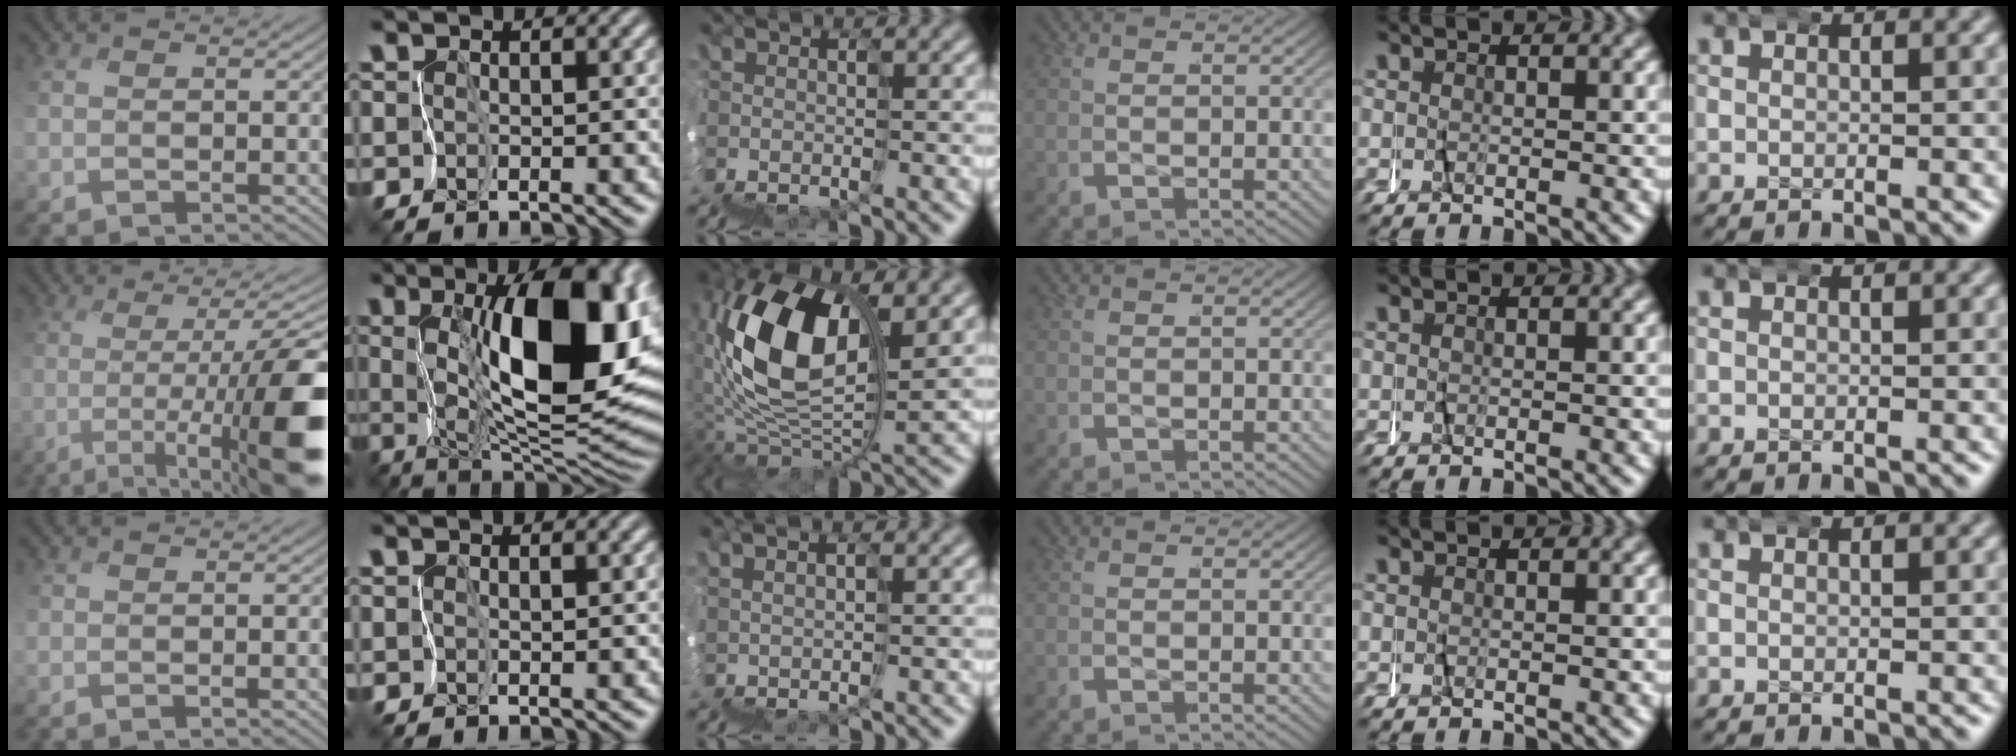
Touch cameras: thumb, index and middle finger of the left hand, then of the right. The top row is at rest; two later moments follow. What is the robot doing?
{"motion": "wrap", "object": "felt sheet"}